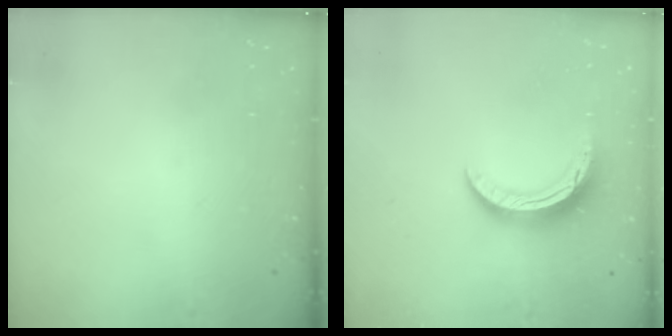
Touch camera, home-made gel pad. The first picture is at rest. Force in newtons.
{"total": 9.9, "press": 9.9, "slide": 0.5}